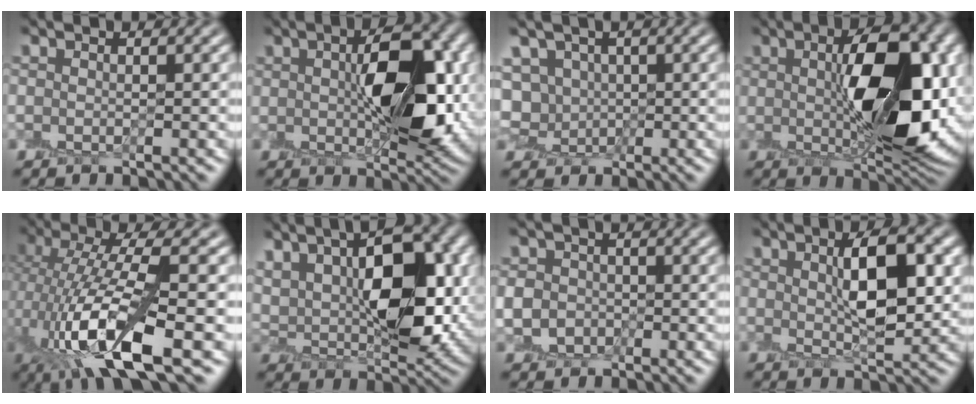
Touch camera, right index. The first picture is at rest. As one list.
[{"total": 9.2, "force": [1.0, 4.0, 8.3], "torque": [-0.122, 0.008, 0.022]}, {"total": 5.1, "force": [0.4, 4.5, 2.4], "torque": [-0.050, 0.016, 0.000]}, {"total": 11.4, "force": [1.0, 4.5, 10.4], "torque": [-0.152, 0.006, 0.024]}, {"total": 9.5, "force": [-1.5, 2.8, 8.9], "torque": [-0.168, 0.007, -0.023]}, {"total": 11.7, "force": [2.9, 6.1, 9.5], "torque": [-0.140, 0.007, 0.055]}, {"total": 2.5, "force": [-0.6, 2.3, 0.6], "torque": [-0.009, 0.001, -0.014]}, {"total": 5.8, "force": [1.3, 2.0, 5.3], "torque": [-0.082, 0.008, 0.025]}]